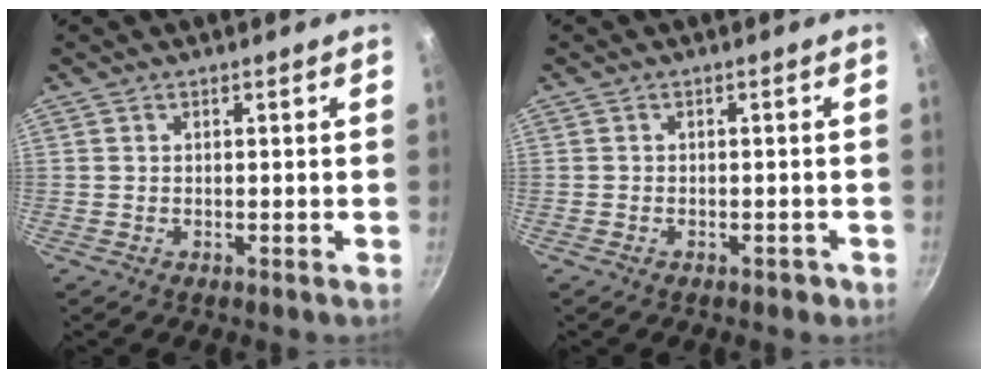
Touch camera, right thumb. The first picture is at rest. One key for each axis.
{"total": 1.5, "fx": -0.9, "fy": 1.0, "fz": 0.6, "tx": 0.001, "ty": 0.016, "tz": -0.002}